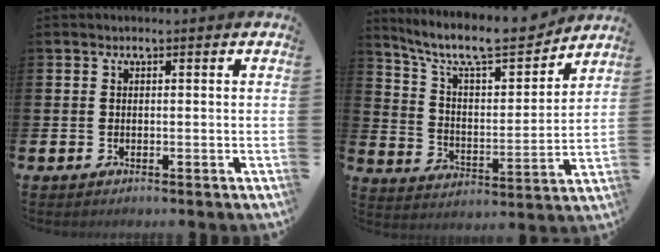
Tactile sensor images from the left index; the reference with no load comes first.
{"total": 10.1, "force": [9.1, 2.3, 3.8], "torque": [-0.103, -0.068, 0.153]}